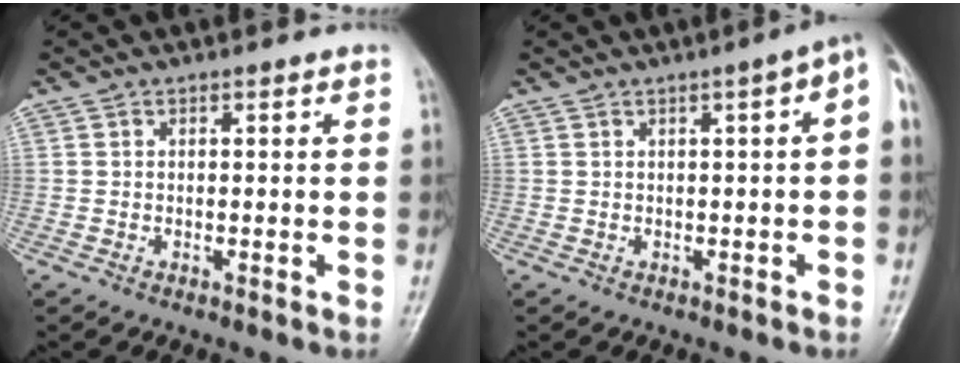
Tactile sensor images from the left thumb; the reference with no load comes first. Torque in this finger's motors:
{"motor_torque": [0.63, 1.14, 0.37, -0.22, 0.06]}